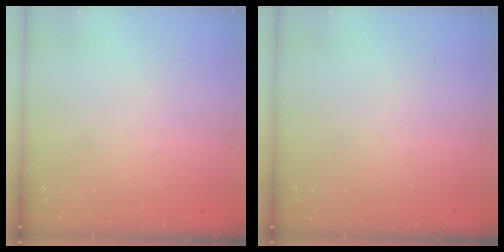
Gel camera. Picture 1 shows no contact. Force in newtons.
{"total": 0.0}